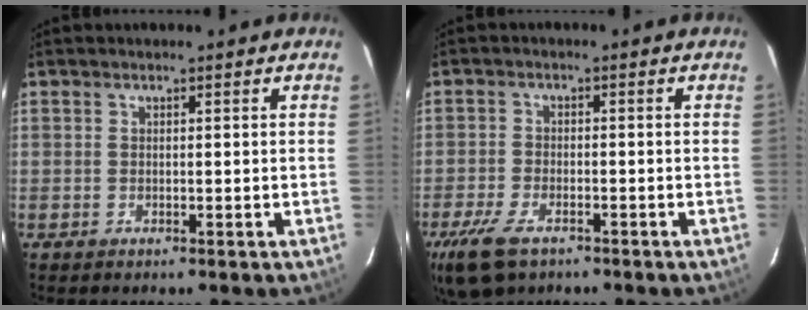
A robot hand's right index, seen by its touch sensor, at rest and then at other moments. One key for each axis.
{"total": 9.1, "fx": -5.8, "fy": 4.4, "fz": 5.5, "tx": -0.143, "ty": -0.021, "tz": -0.109}